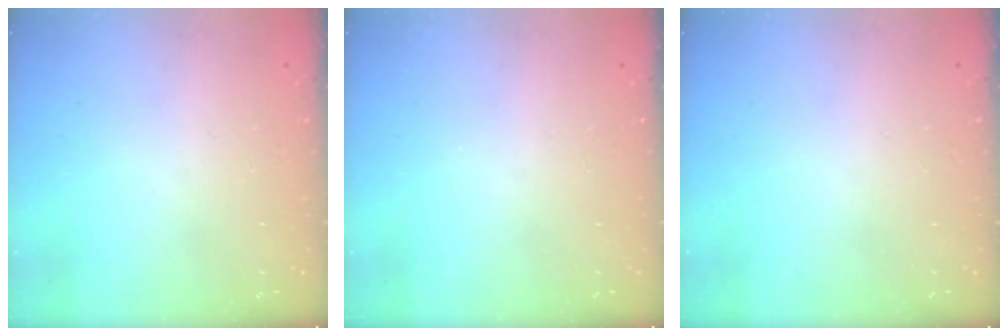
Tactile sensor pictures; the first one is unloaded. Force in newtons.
{"total": 0.0}
{"total": 0.0}